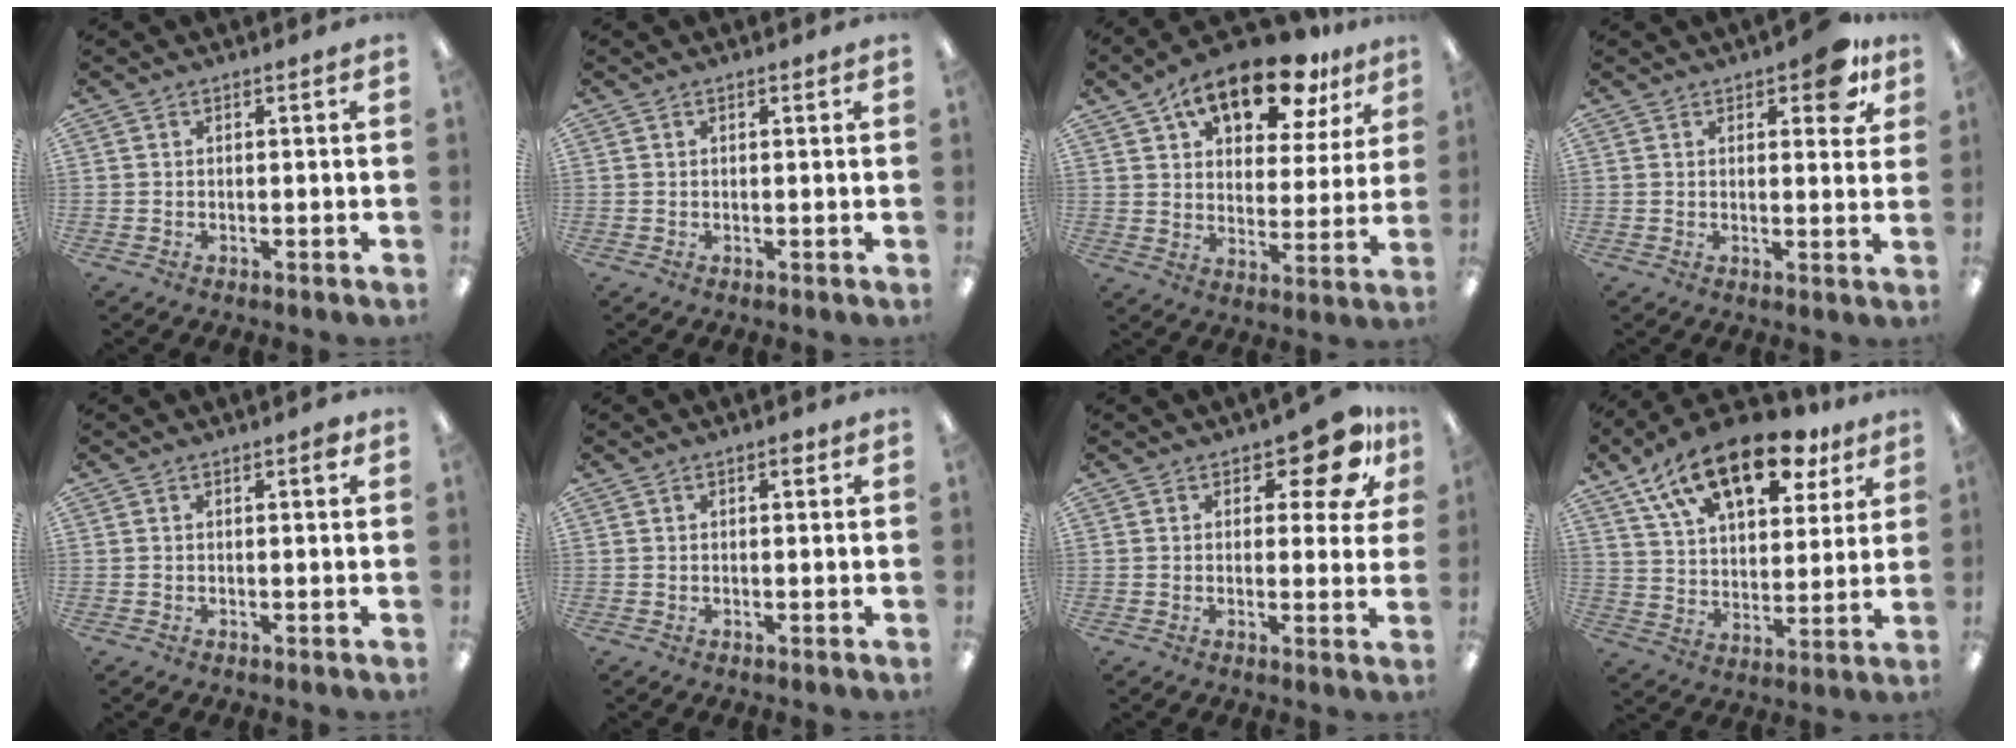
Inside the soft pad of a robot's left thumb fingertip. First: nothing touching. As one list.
[{"total": 0.6, "force": [0.3, 0.3, 0.4], "torque": [-0.009, 0.003, 0.005]}, {"total": 17.3, "force": [12.3, 7.5, 9.4], "torque": [-0.142, -0.068, 0.210]}, {"total": 7.7, "force": [4.6, 3.4, 5.1], "torque": [-0.053, -0.019, 0.074]}, {"total": 1.7, "force": [0.9, 0.4, 1.4], "torque": [-0.021, -0.001, 0.012]}, {"total": 2.0, "force": [0.9, 0.9, 1.6], "torque": [-0.016, -0.002, 0.012]}, {"total": 10.9, "force": [5.9, 4.9, 7.9], "torque": [-0.092, -0.026, 0.098]}, {"total": 19.4, "force": [12.7, 9.2, 11.3], "torque": [-0.193, -0.059, 0.221]}]